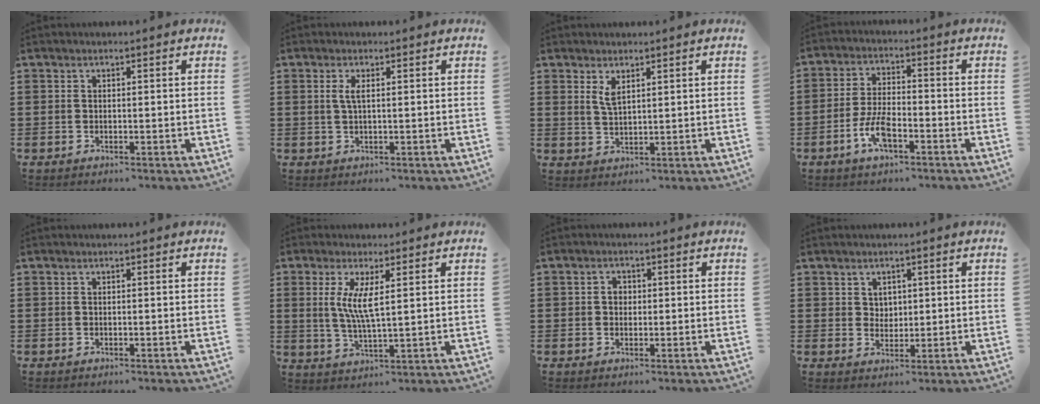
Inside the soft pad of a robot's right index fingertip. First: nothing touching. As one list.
[{"total": 1.9, "force": [0.4, 0.4, 1.8], "torque": [-0.036, 0.003, 0.005]}, {"total": 2.5, "force": [1.5, 0.9, 1.9], "torque": [-0.041, 0.003, 0.026]}, {"total": 6.4, "force": [-3.1, 2.4, 5.1], "torque": [-0.125, -0.004, -0.064]}, {"total": 0.0}, {"total": 5.6, "force": [1.3, 0.9, 5.3], "torque": [-0.107, -0.003, 0.022]}, {"total": 1.7, "force": [0.1, 1.4, 0.9], "torque": [-0.021, 0.008, 0.000]}, {"total": 2.3, "force": [1.3, 1.8, 0.5], "torque": [-0.016, 0.009, 0.025]}]